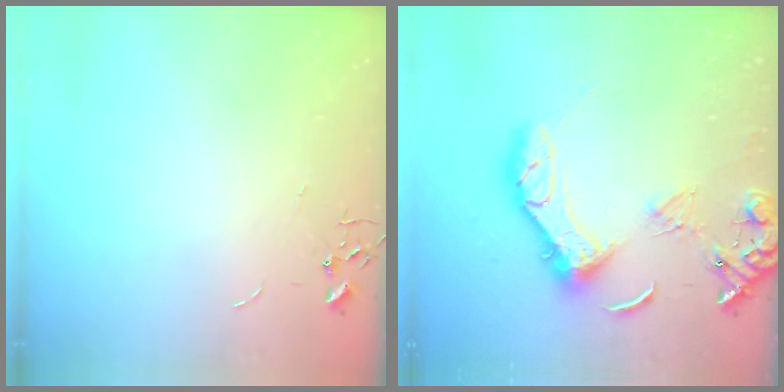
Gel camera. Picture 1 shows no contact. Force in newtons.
{"total": 15.4, "press": 15.3, "slide": 1.4}